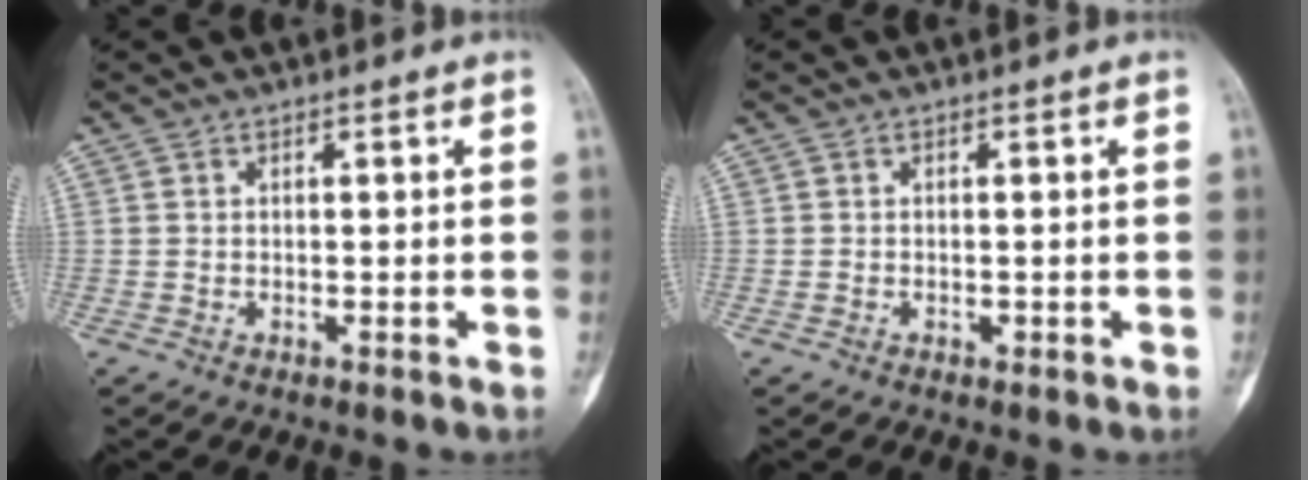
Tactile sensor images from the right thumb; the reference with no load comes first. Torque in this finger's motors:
{"motor_torque": [-0.08, -0.31, 0.32, -0.07, 0.12]}